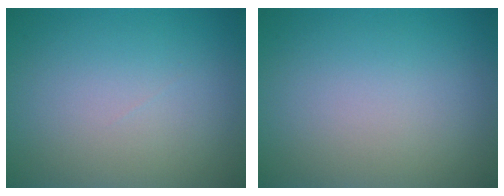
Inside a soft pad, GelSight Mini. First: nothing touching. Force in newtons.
{"total": 0.0}